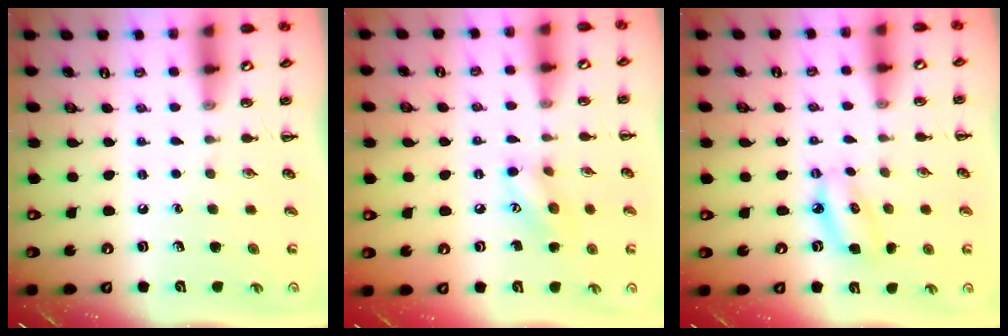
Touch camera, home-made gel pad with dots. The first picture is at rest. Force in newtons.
{"total": 8.6, "press": 8.6, "slide": 0.4}
{"total": 6.5, "press": 6.3, "slide": 1.5}